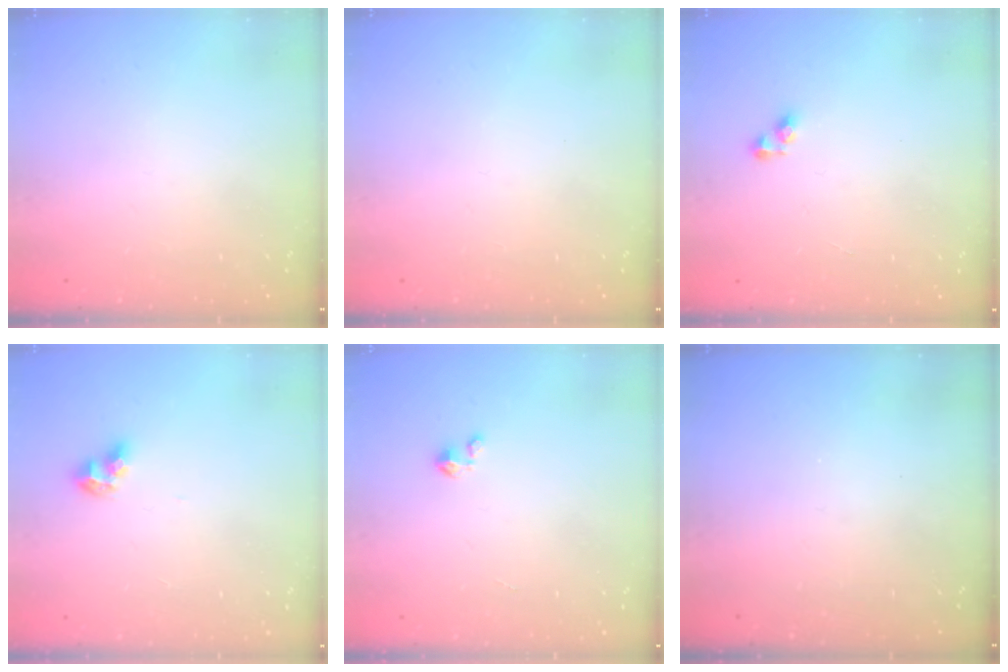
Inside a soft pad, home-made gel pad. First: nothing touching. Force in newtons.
{"total": 0.0}
{"total": 3.6, "press": 3.6, "slide": 0.5}
{"total": 5.4, "press": 5.3, "slide": 1.1}
{"total": 1.5, "press": 1.5, "slide": 0.1}
{"total": 0.0}